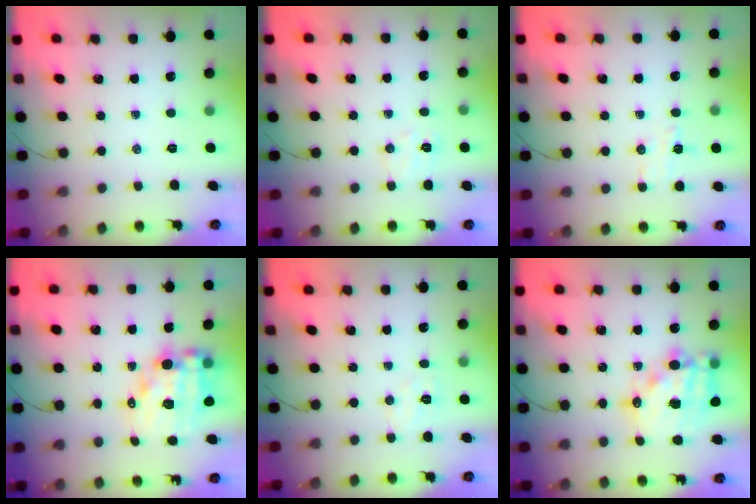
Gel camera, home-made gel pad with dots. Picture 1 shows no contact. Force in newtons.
{"total": 5.7, "press": 5.6, "slide": 1.0}
{"total": 6.2, "press": 6.1, "slide": 1.3}
{"total": 13.3, "press": 12.7, "slide": 3.7}
{"total": 4.2, "press": 4.1, "slide": 1.0}
{"total": 16.5, "press": 16.2, "slide": 3.4}